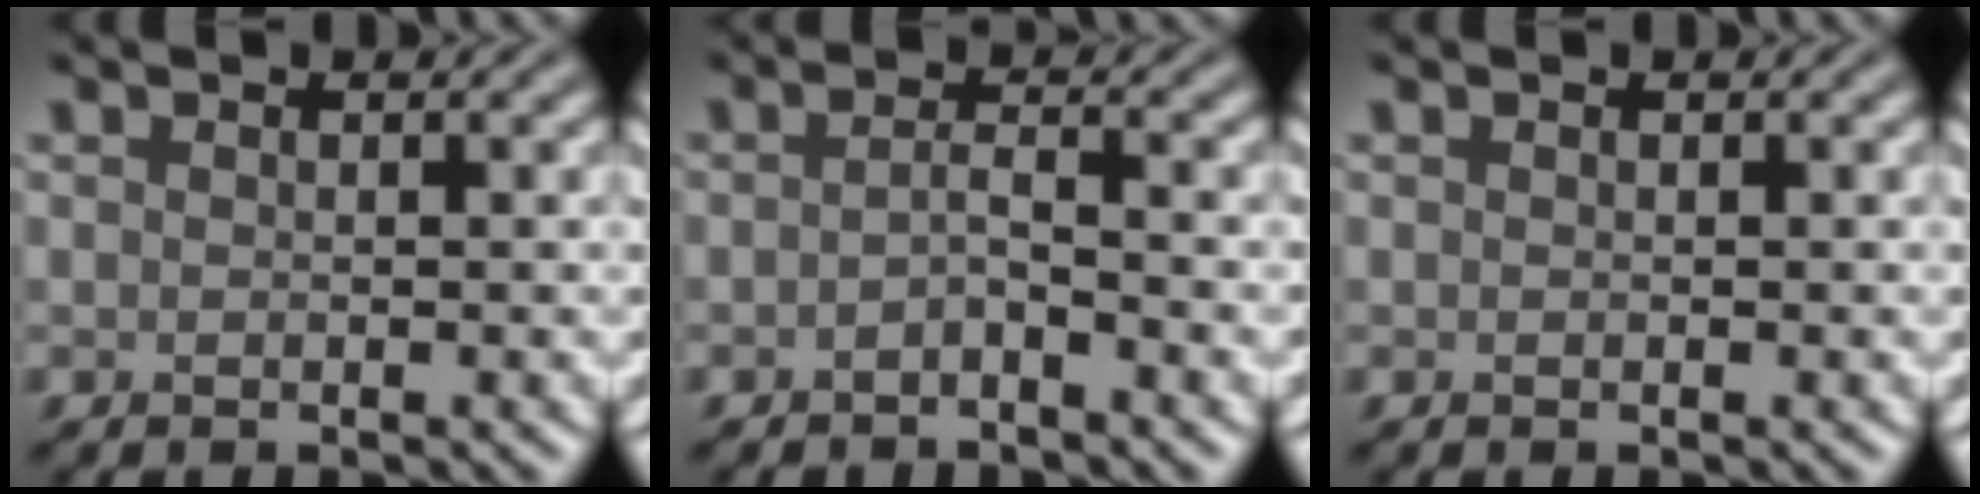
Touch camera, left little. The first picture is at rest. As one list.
[{"total": 1.2, "force": [-1.0, 0.1, 0.7], "torque": [-0.016, 0.003, -0.021]}, {"total": 0.0}]